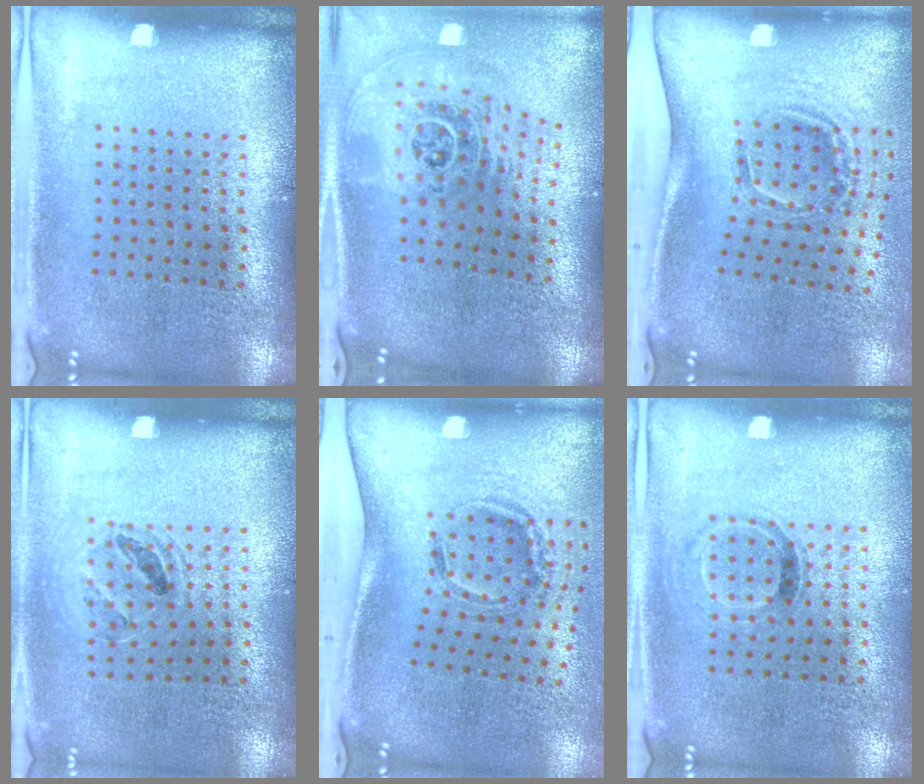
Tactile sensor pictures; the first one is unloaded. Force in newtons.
{"total": 2.8, "press": 1.8, "slide": 2.1}
{"total": 2.0, "press": 1.2, "slide": 1.6}
{"total": 1.0, "press": 0.9, "slide": 0.2}
{"total": 2.1, "press": 1.3, "slide": 1.6}
{"total": 0.8, "press": 0.7, "slide": 0.4}